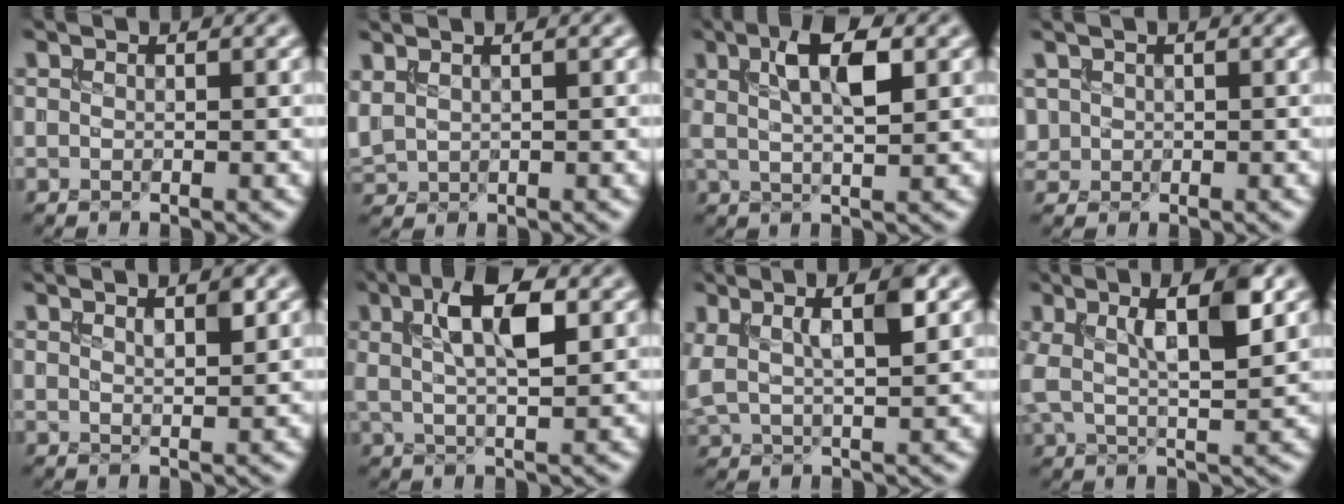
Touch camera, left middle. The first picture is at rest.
{"total": 1.5, "force": [0.9, 0.9, 0.8], "torque": [-0.025, 0.006, 0.030]}
{"total": 5.0, "force": [1.5, 1.6, 4.5], "torque": [-0.079, 0.006, 0.027]}
{"total": 0.9, "force": [0.1, 0.9, 0.0], "torque": [0.002, -0.003, 0.009]}
{"total": 2.0, "force": [1.3, 0.4, 1.5], "torque": [-0.022, 0.002, 0.023]}
{"total": 5.8, "force": [1.7, 1.9, 5.2], "torque": [-0.090, 0.007, 0.030]}
{"total": 5.1, "force": [2.2, 1.5, 4.4], "torque": [-0.082, 0.009, 0.040]}
{"total": 6.7, "force": [2.1, 1.9, 6.0], "torque": [-0.110, 0.005, 0.034]}